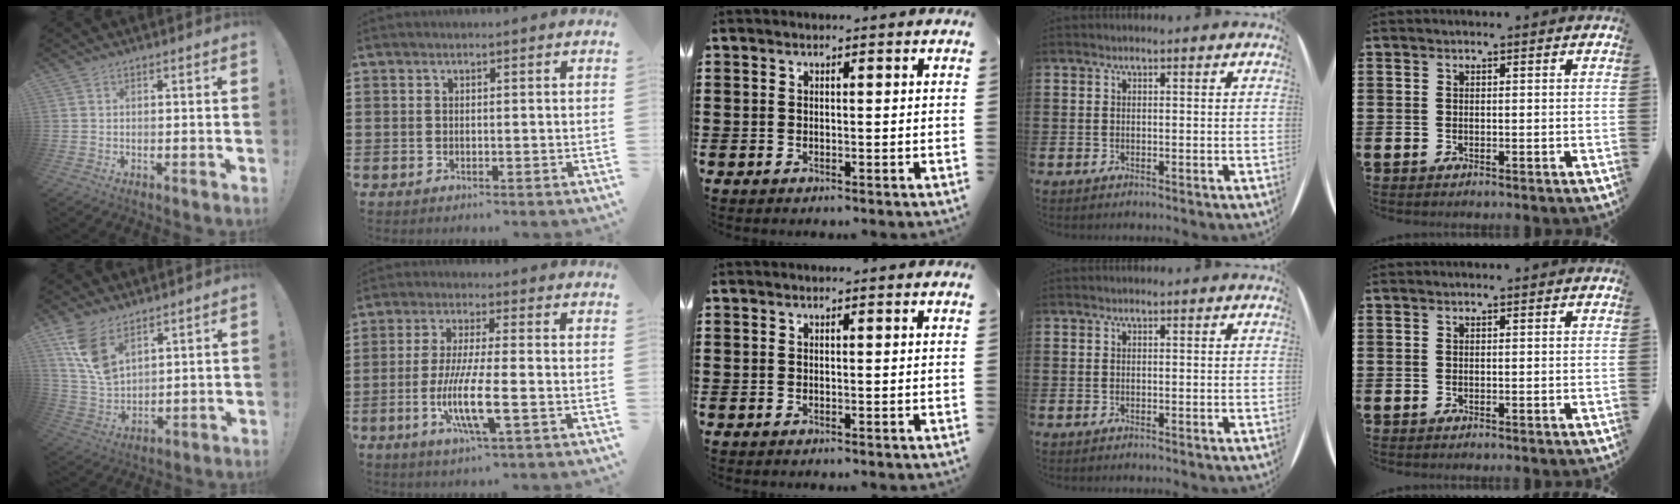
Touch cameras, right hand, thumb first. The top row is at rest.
{"thumb": {"total": 11.2, "force": [7.0, 6.0, 6.3], "torque": [-0.113, -0.036, 0.136]}, "index": {"total": 9.2, "force": [-2.8, 1.2, 8.7], "torque": [-0.178, -0.018, -0.055]}}